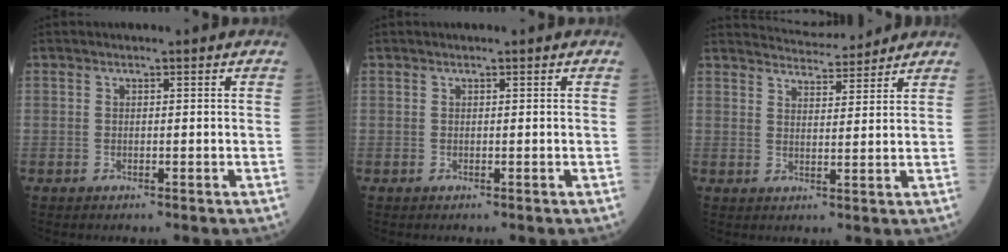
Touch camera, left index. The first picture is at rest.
{"total": 0.0}
{"total": 7.9, "force": [7.8, 0.7, 1.1], "torque": [-0.019, 0.016, 0.110]}